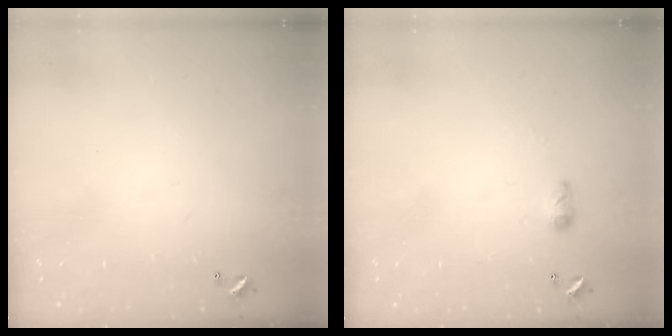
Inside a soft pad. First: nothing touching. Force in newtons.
{"total": 4.9, "press": 4.8, "slide": 0.7}